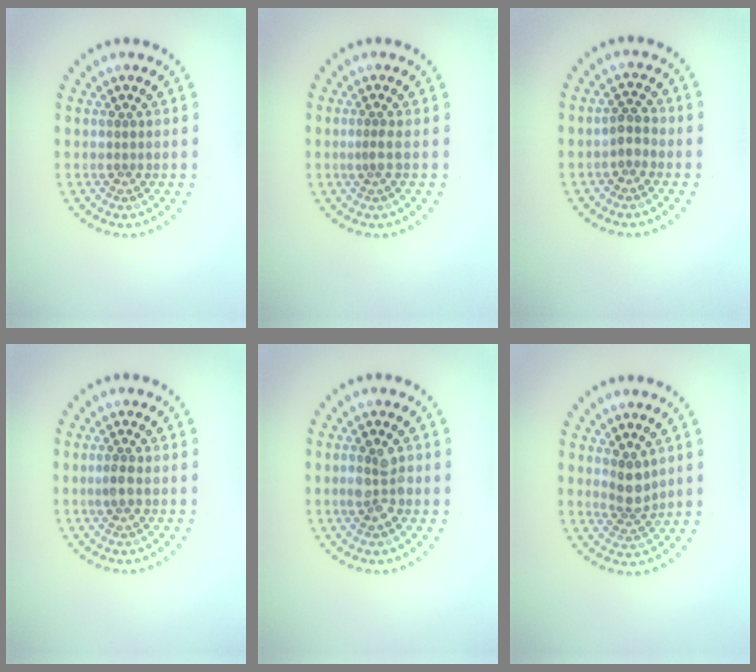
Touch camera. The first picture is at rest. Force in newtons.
{"total": 0.8, "press": 0.5, "slide": 0.7}
{"total": 1.5, "press": 1.4, "slide": 0.6}
{"total": 1.3, "press": 1.2, "slide": 0.4}
{"total": 2.6, "press": 2.5, "slide": 0.7}
{"total": 2.4, "press": 1.9, "slide": 1.4}